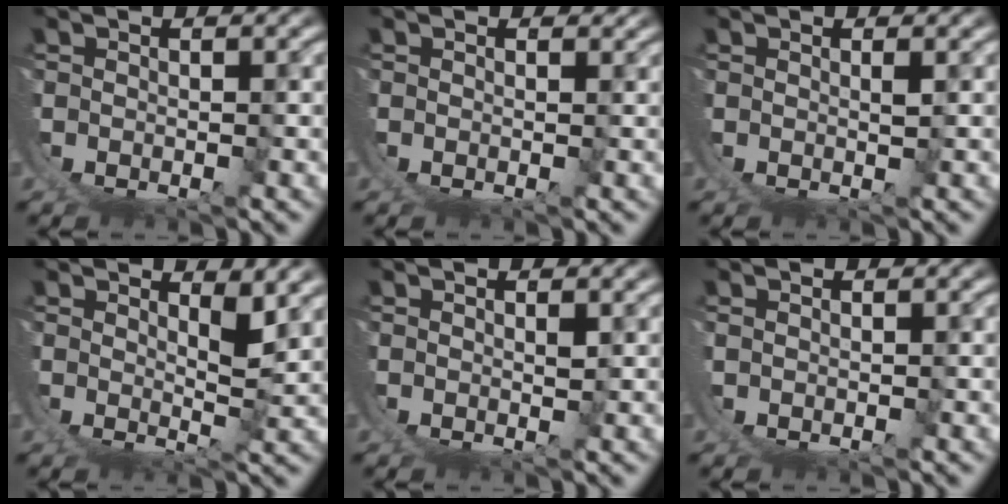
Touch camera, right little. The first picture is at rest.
{"total": 0.5, "force": [0.5, 0.1, 0.1], "torque": [0.002, 0.000, 0.006]}
{"total": 1.0, "force": [0.5, -0.9, 0.2], "torque": [0.003, 0.000, 0.010]}
{"total": 2.7, "force": [1.7, -0.9, 1.8], "torque": [-0.019, -0.017, 0.035]}
{"total": 0.7, "force": [0.4, -0.5, 0.3], "torque": [0.000, -0.001, 0.009]}
{"total": 0.0}